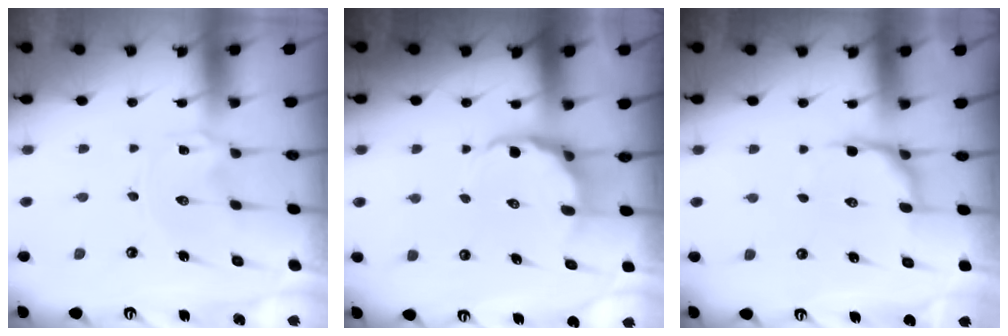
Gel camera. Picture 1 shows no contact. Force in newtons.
{"total": 7.5, "press": 7.2, "slide": 2.1}
{"total": 5.9, "press": 5.3, "slide": 2.5}